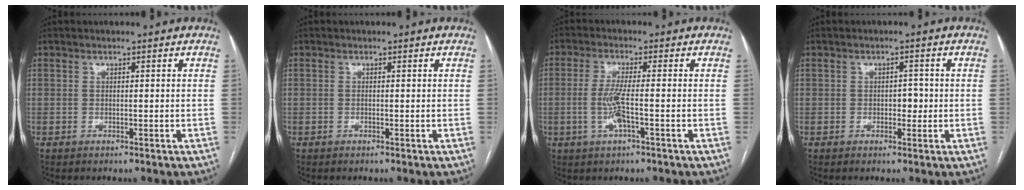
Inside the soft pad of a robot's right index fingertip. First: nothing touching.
{"total": 0.0}
{"total": 4.8, "force": [-1.2, 0.2, 4.7], "torque": [-0.102, -0.007, -0.025]}
{"total": 2.0, "force": [-0.3, 1.2, 1.6], "torque": [-0.018, 0.004, -0.003]}